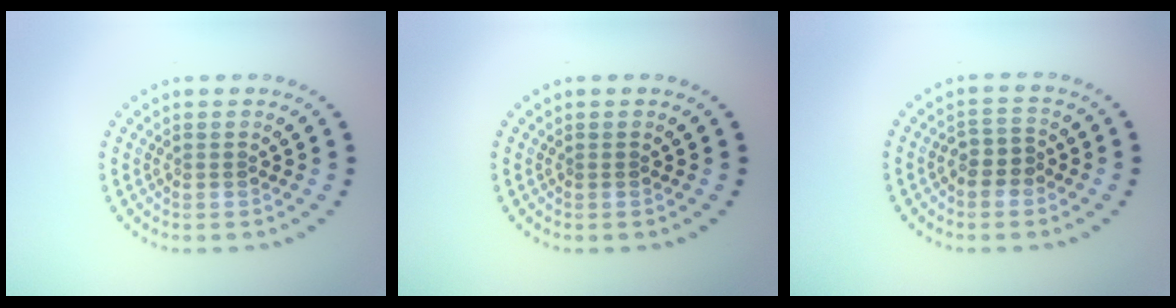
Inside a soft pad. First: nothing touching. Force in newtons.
{"total": 0.0}
{"total": 2.1, "press": 2.0, "slide": 0.7}